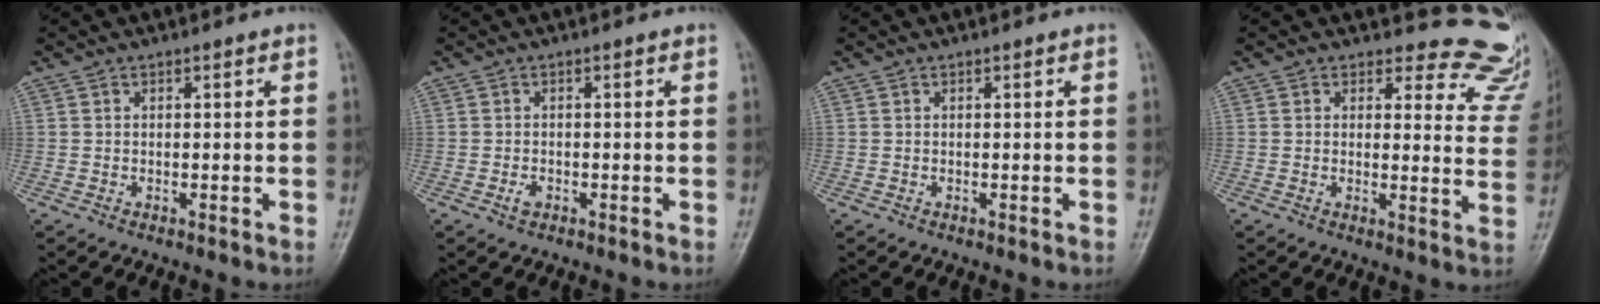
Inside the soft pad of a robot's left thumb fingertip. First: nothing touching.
{"total": 1.3, "force": [-0.6, 0.9, 0.8], "torque": [-0.014, 0.000, -0.010]}
{"total": 0.0}
{"total": 13.0, "force": [12.3, 4.2, -0.3], "torque": [0.062, -0.125, 0.098]}